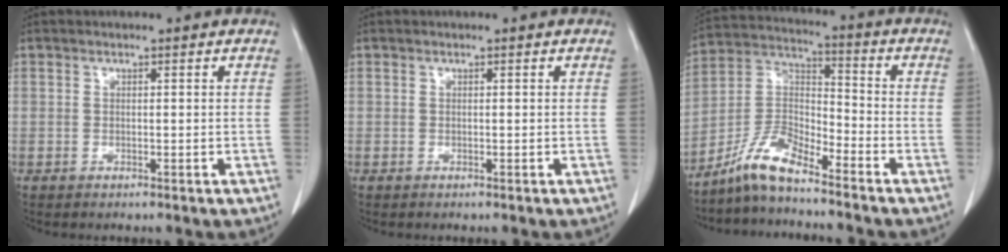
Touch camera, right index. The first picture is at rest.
{"total": 0.0}
{"total": 8.3, "force": [-7.1, 1.4, 4.1], "torque": [-0.092, 0.013, -0.142]}